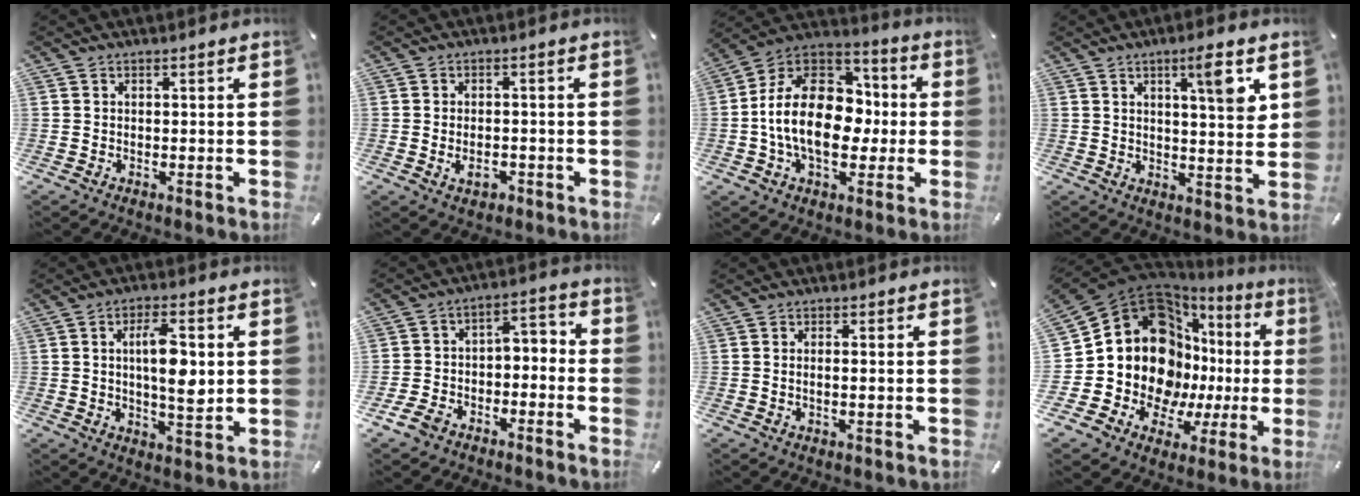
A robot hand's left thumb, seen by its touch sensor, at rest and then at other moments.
{"total": 3.6, "force": [-1.2, 2.4, 2.5], "torque": [-0.042, 0.000, -0.022]}
{"total": 20.4, "force": [-2.3, 14.2, 14.5], "torque": [-0.270, 0.014, -0.038]}
{"total": 8.2, "force": [3.8, 1.2, 7.2], "torque": [-0.098, -0.019, 0.051]}
{"total": 9.6, "force": [1.4, 3.6, 8.8], "torque": [-0.157, -0.009, 0.018]}
{"total": 6.9, "force": [-4.8, 4.5, 2.1], "torque": [-0.031, 0.030, -0.092]}
{"total": 1.5, "force": [-0.1, -0.1, 1.5], "torque": [-0.028, -0.006, -0.001]}
{"total": 19.0, "force": [3.7, 14.8, 11.3], "torque": [-0.213, -0.057, 0.074]}